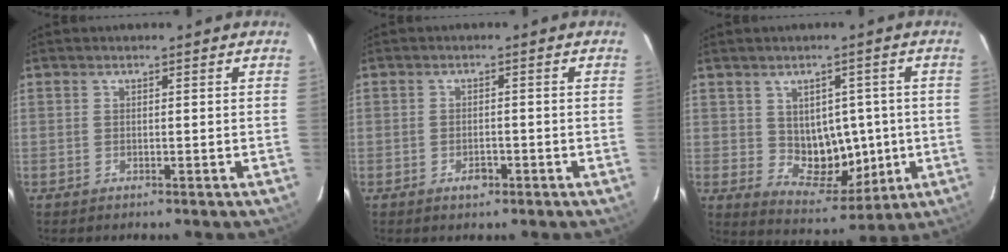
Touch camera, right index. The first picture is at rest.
{"total": 2.1, "force": [-1.1, 1.1, 1.4], "torque": [-0.022, 0.003, -0.014]}
{"total": 8.6, "force": [0.2, 6.0, 6.2], "torque": [-0.082, 0.010, 0.027]}